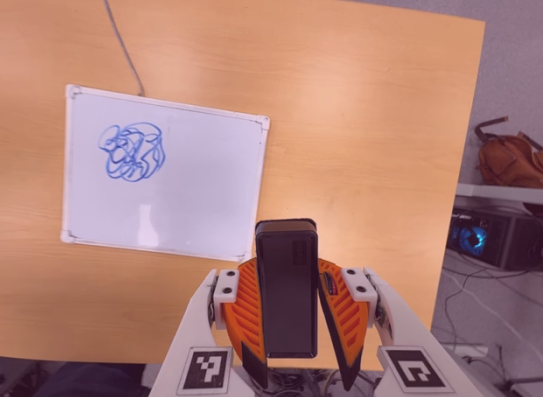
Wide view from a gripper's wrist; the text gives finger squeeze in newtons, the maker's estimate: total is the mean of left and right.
{"total": 7.4, "left": 6.7, "right": 8.1}